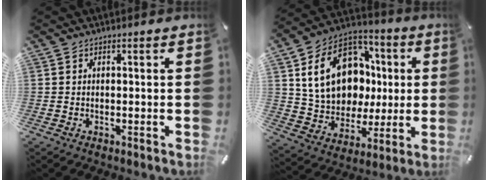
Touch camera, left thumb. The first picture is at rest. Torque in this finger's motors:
{"motor_torque": [2.51, 2.50, 1.71, -1.06, 0.34]}